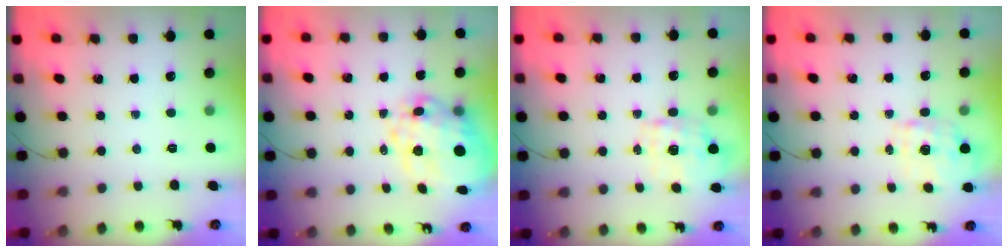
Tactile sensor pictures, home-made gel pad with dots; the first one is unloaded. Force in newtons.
{"total": 16.9, "press": 16.6, "slide": 3.5}
{"total": 1.1, "press": 1.0, "slide": 0.5}
{"total": 1.7, "press": 1.6, "slide": 0.5}